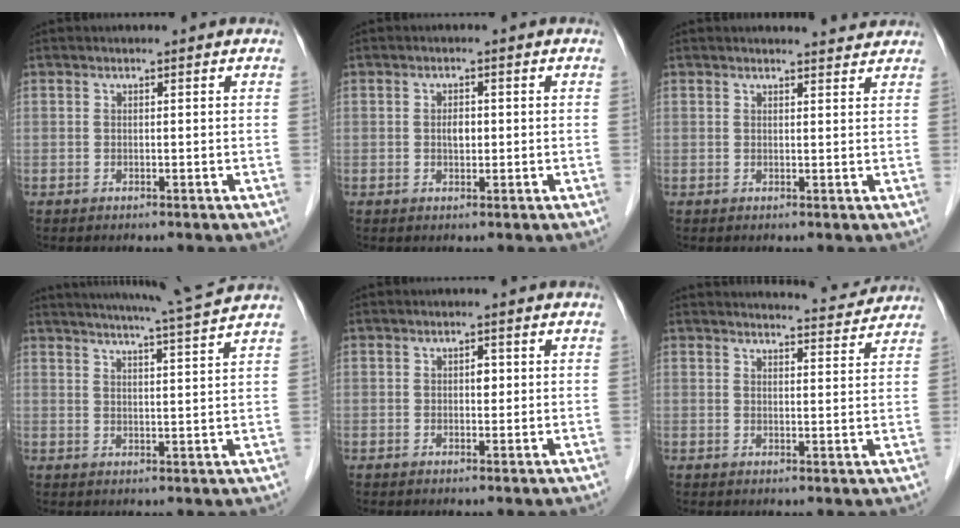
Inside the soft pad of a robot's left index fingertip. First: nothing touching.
{"total": 1.7, "force": [0.0, 1.0, 1.4], "torque": [-0.025, 0.001, 0.001]}
{"total": 3.2, "force": [3.2, 0.2, 0.3], "torque": [-0.011, 0.000, 0.032]}
{"total": 12.4, "force": [11.3, -1.7, 5.0], "torque": [-0.088, -0.011, 0.147]}
{"total": 1.4, "force": [0.2, 0.9, 1.1], "torque": [-0.013, 0.003, 0.001]}
{"total": 8.5, "force": [8.4, 0.5, 1.2], "torque": [-0.014, -0.002, 0.092]}